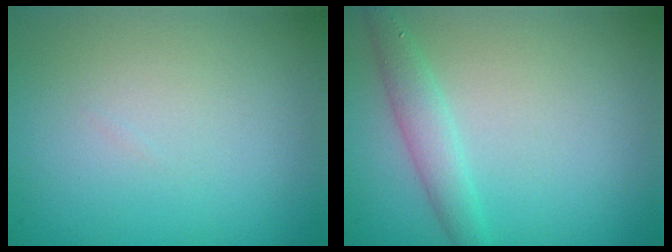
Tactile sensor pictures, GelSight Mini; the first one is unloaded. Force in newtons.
{"total": 2.3, "press": 2.3, "slide": 0.1}